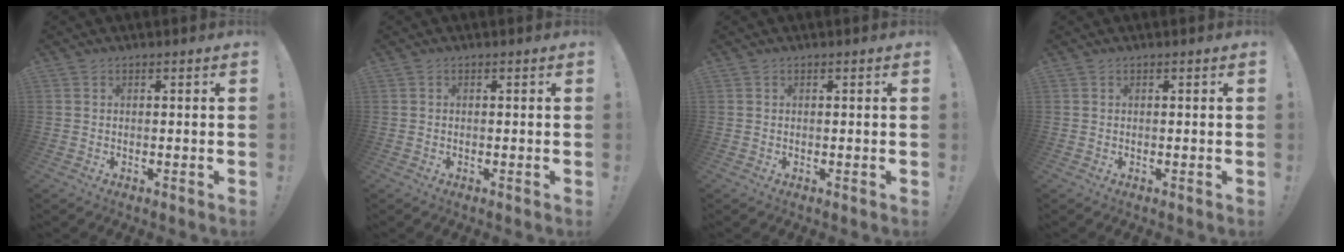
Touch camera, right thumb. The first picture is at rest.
{"total": 0.0}
{"total": 0.0}
{"total": 0.0}